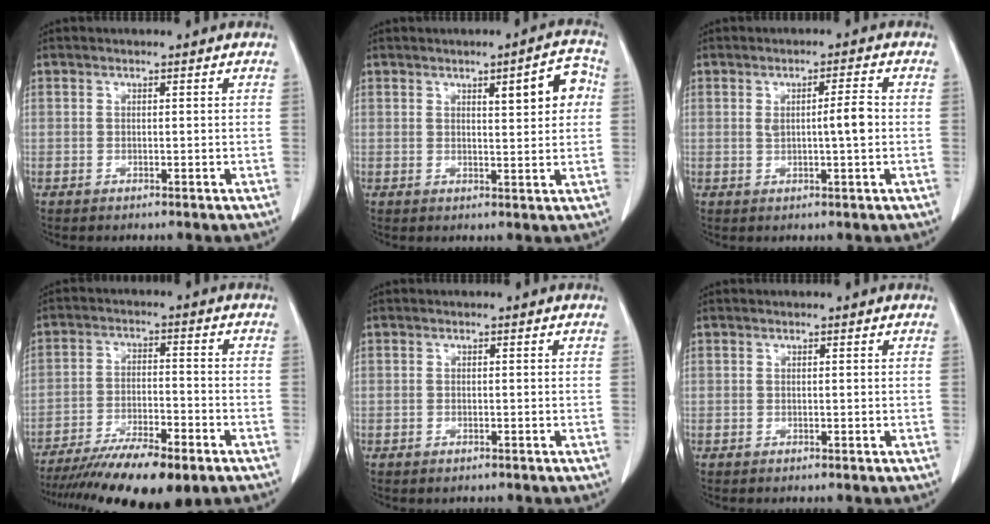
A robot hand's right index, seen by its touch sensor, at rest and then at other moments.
{"total": 6.2, "force": [1.8, 1.4, 5.8], "torque": [-0.072, 0.012, 0.021]}
{"total": 4.0, "force": [0.1, 0.2, 4.0], "torque": [-0.065, 0.001, 0.003]}
{"total": 15.8, "force": [-12.1, 2.7, 9.8], "torque": [-0.157, -0.024, -0.194]}
{"total": 0.6, "force": [-0.4, 0.3, 0.2], "torque": [-0.009, -0.001, -0.005]}
{"total": 0.0}